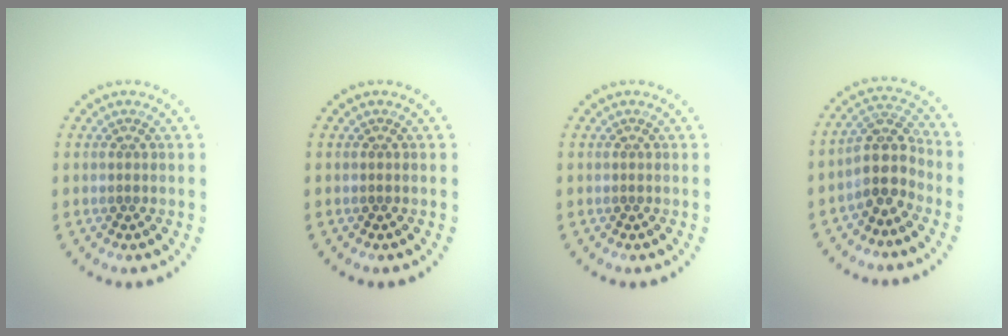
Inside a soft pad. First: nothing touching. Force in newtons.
{"total": 0.0}
{"total": 0.0}
{"total": 3.7, "press": 3.0, "slide": 2.3}